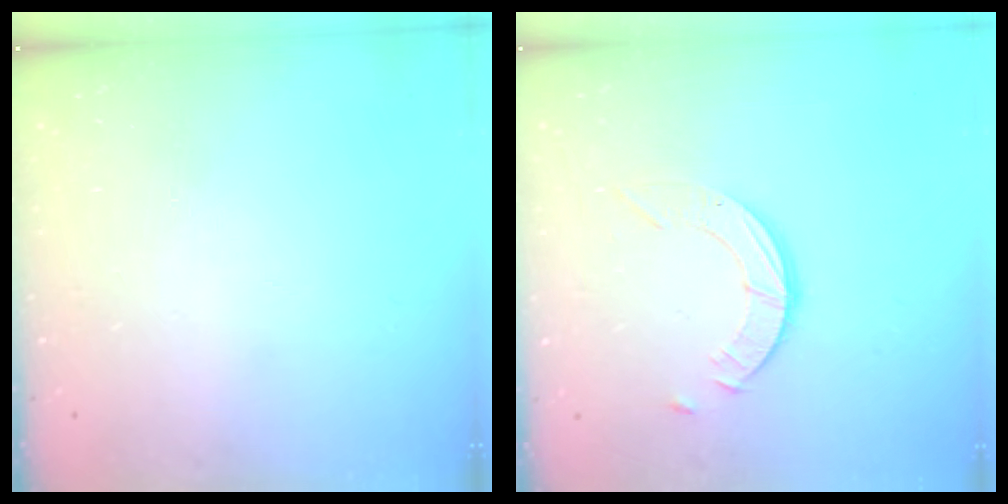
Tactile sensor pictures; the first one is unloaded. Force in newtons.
{"total": 3.9, "press": 3.9, "slide": 0.3}